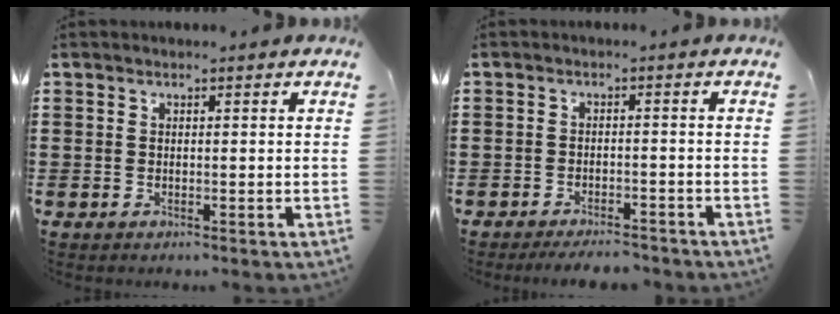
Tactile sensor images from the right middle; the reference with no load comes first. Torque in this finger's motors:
{"motor_torque": [1.12, -1.02, 0.50, 0.21]}